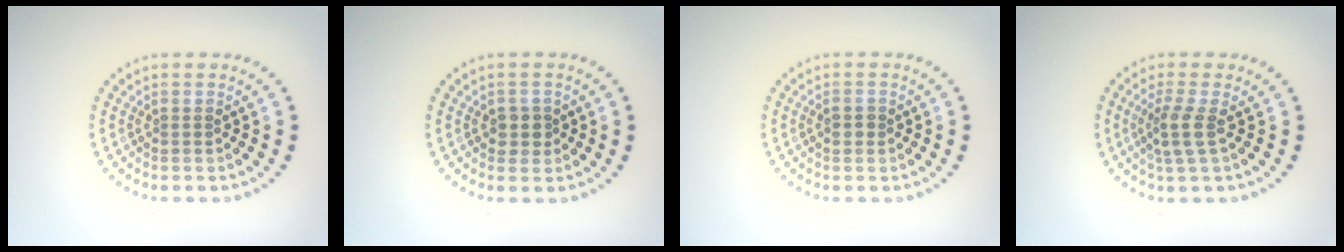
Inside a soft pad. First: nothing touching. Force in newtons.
{"total": 1.7, "press": 1.6, "slide": 0.6}
{"total": 1.2, "press": 1.2, "slide": 0.1}
{"total": 2.4, "press": 1.9, "slide": 1.5}